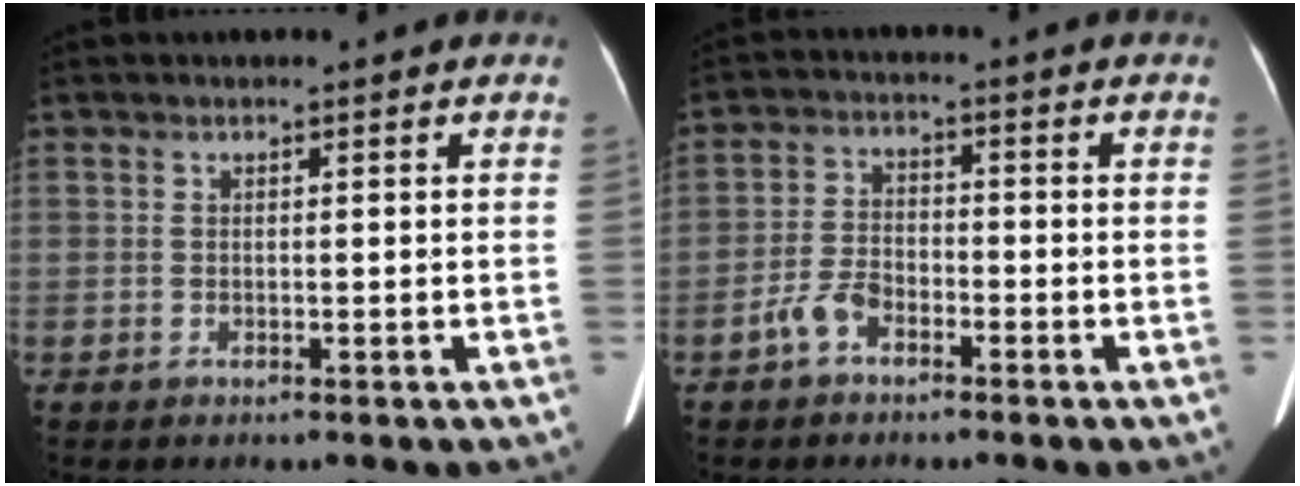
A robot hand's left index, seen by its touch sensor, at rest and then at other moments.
{"total": 4.6, "force": [-3.0, 2.4, 2.5], "torque": [-0.060, 0.004, -0.057]}